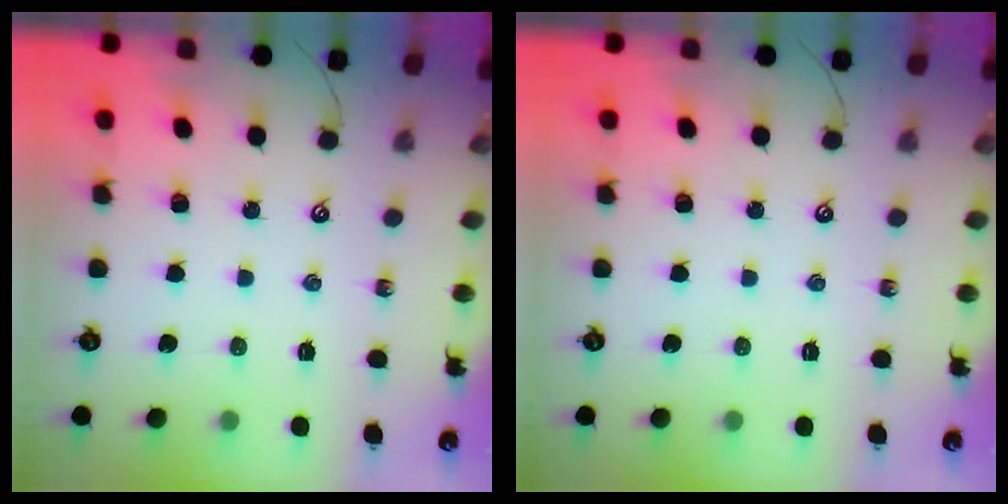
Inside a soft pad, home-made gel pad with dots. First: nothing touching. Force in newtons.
{"total": 0.0}